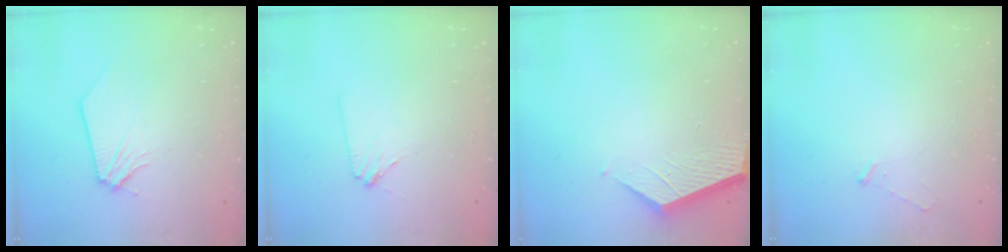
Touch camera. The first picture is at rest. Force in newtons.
{"total": 2.7, "press": 2.6, "slide": 0.4}
{"total": 2.6, "press": 2.6, "slide": 0.2}
{"total": 3.5, "press": 3.4, "slide": 0.4}